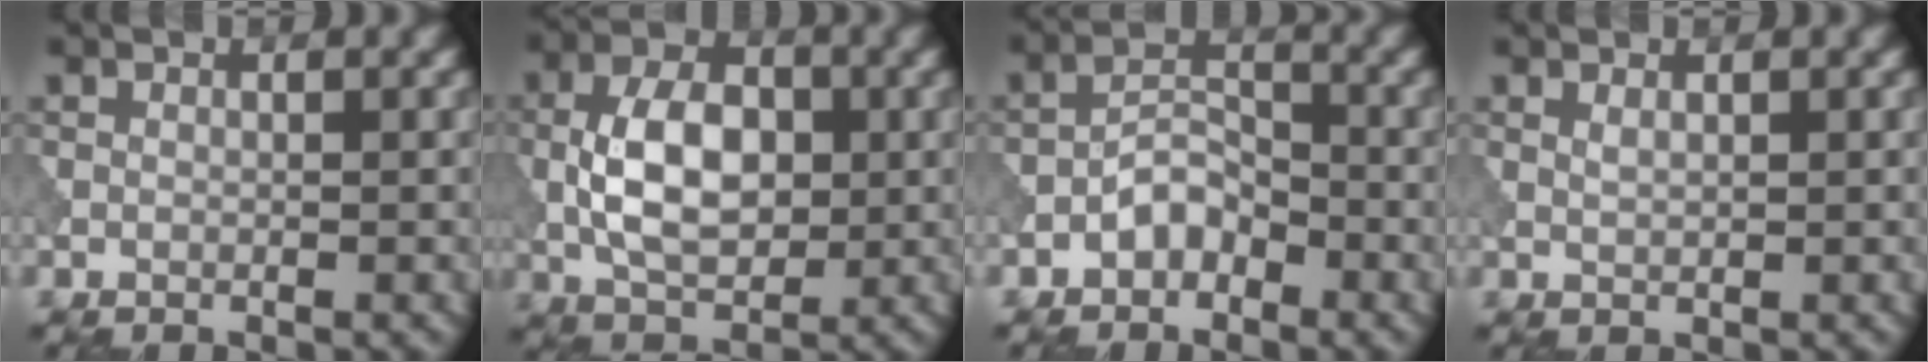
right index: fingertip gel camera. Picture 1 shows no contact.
{"total": 6.8, "force": [-0.3, 4.0, 5.5], "torque": [-0.108, 0.002, -0.008]}
{"total": 2.7, "force": [-1.7, 1.5, 1.5], "torque": [-0.022, 0.012, -0.033]}
{"total": 0.8, "force": [0.4, 0.2, 0.6], "torque": [-0.018, -0.002, 0.012]}